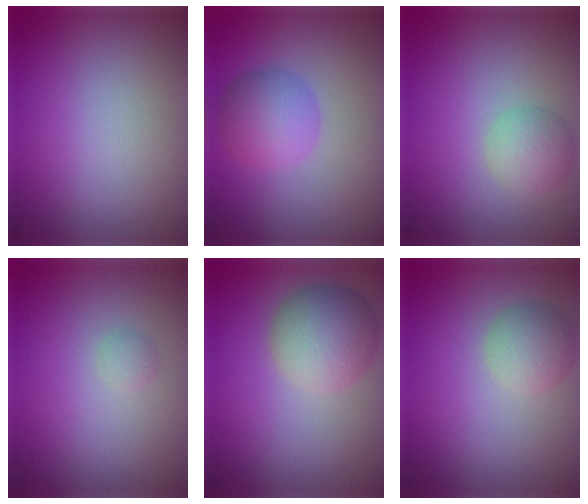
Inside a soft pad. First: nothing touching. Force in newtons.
{"total": 4.0, "press": 4.0, "slide": 0.2}
{"total": 2.6, "press": 2.6, "slide": 0.1}
{"total": 0.7, "press": 0.7, "slide": 0.0}
{"total": 5.2, "press": 5.2, "slide": 0.2}
{"total": 2.7, "press": 2.7, "slide": 0.1}